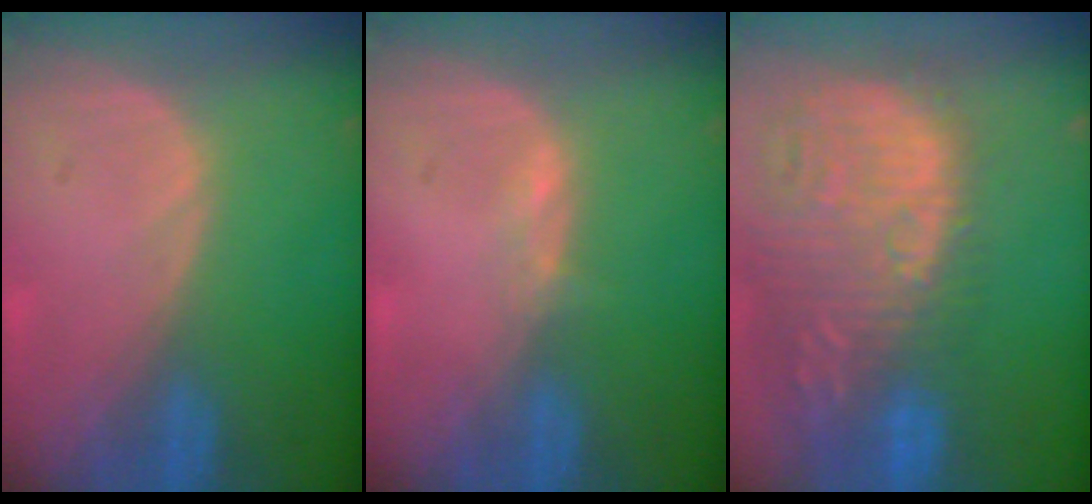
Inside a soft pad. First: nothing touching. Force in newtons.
{"total": 1.0, "press": 0.8, "slide": 0.5}
{"total": 15.8, "press": 13.2, "slide": 8.7}